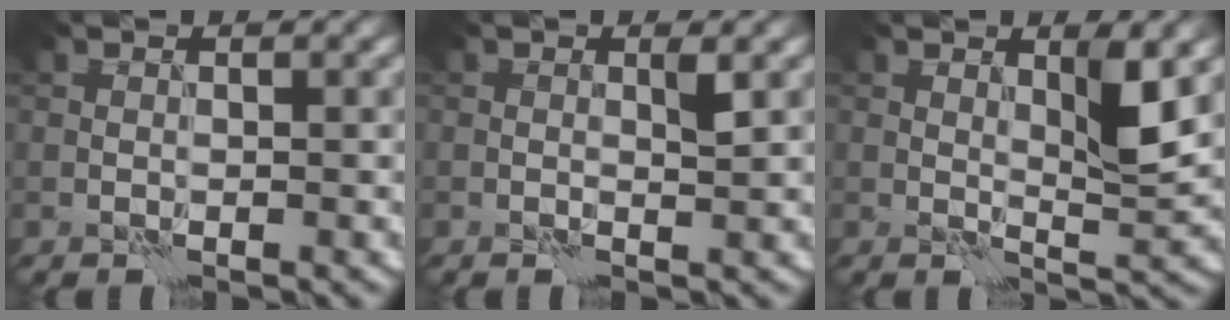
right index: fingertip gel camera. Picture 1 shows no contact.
{"total": 1.0, "force": [0.2, 0.2, 1.0], "torque": [-0.015, -0.002, 0.000]}
{"total": 3.0, "force": [1.3, 0.5, 2.7], "torque": [-0.043, -0.006, 0.022]}